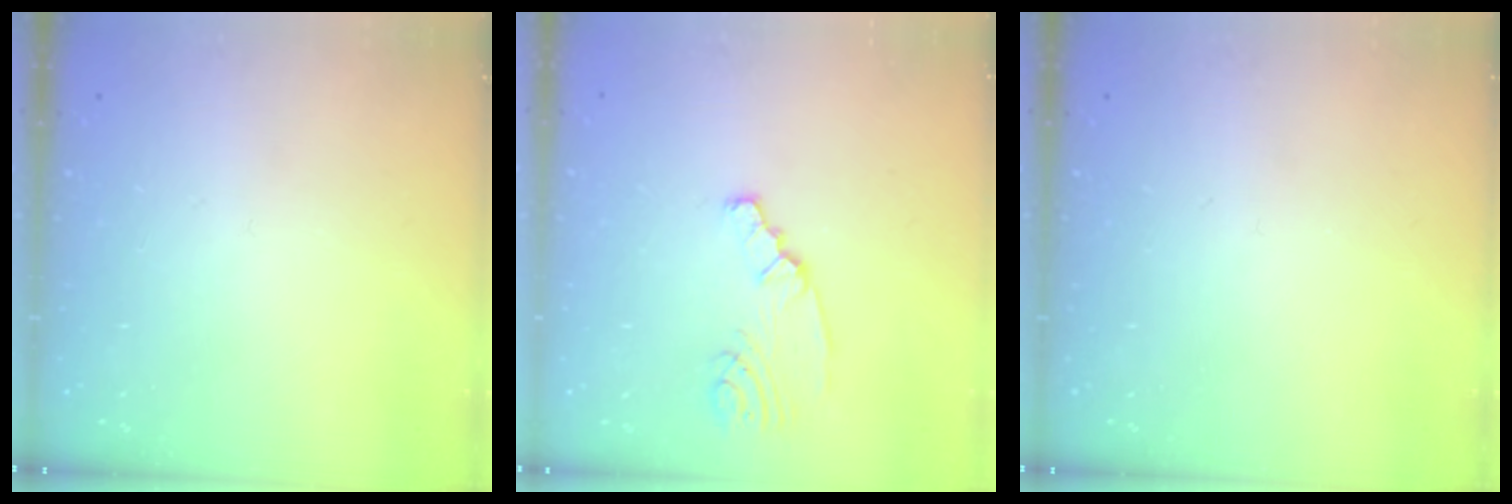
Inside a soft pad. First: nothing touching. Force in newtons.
{"total": 2.4, "press": 2.4, "slide": 0.3}
{"total": 0.0}